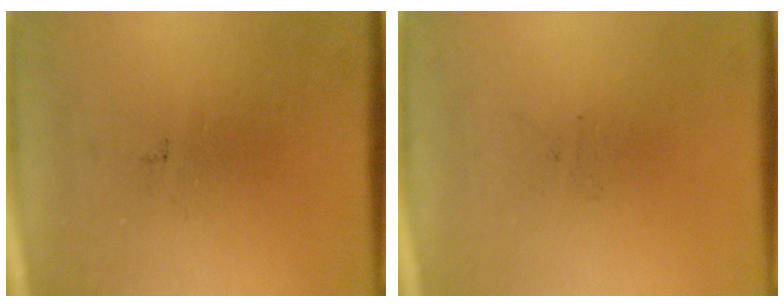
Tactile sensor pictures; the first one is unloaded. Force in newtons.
{"total": 0.0}